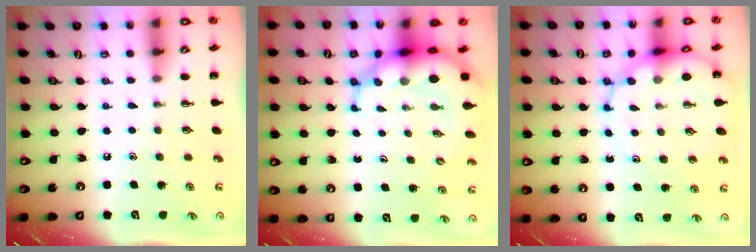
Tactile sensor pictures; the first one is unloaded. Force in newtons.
{"total": 10.4, "press": 10.0, "slide": 2.8}
{"total": 11.9, "press": 11.6, "slide": 2.5}